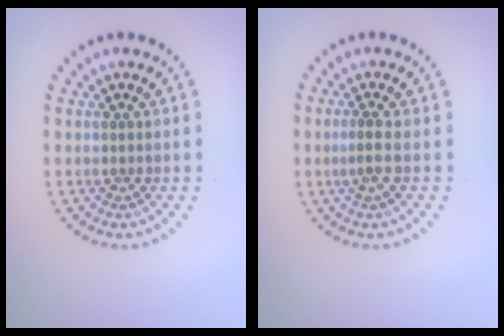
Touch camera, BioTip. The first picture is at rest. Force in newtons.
{"total": 1.4, "press": 1.1, "slide": 1.0}